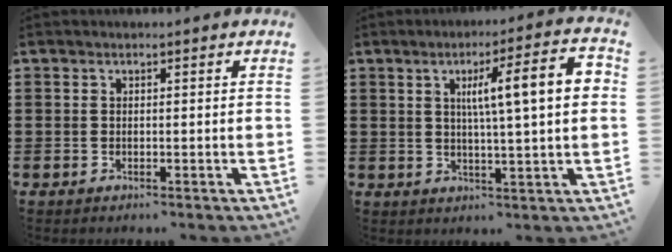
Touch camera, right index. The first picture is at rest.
{"total": 10.1, "force": [2.2, 0.9, 9.8], "torque": [-0.170, -0.002, 0.027]}